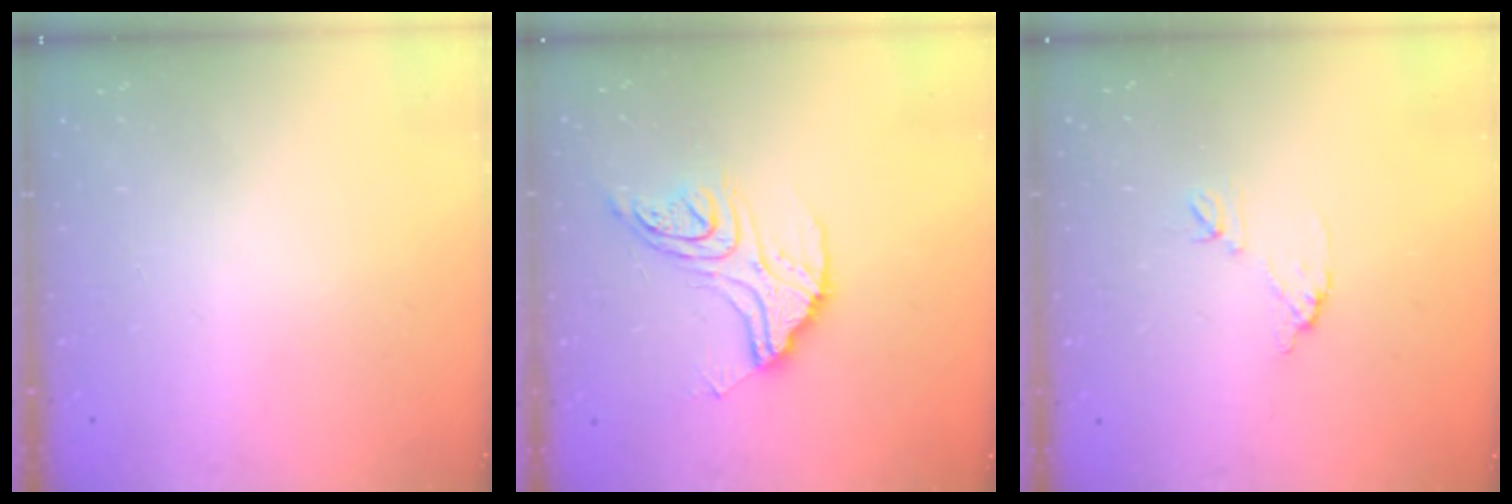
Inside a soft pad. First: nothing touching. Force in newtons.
{"total": 15.5, "press": 15.5, "slide": 1.4}
{"total": 6.5, "press": 6.4, "slide": 0.5}